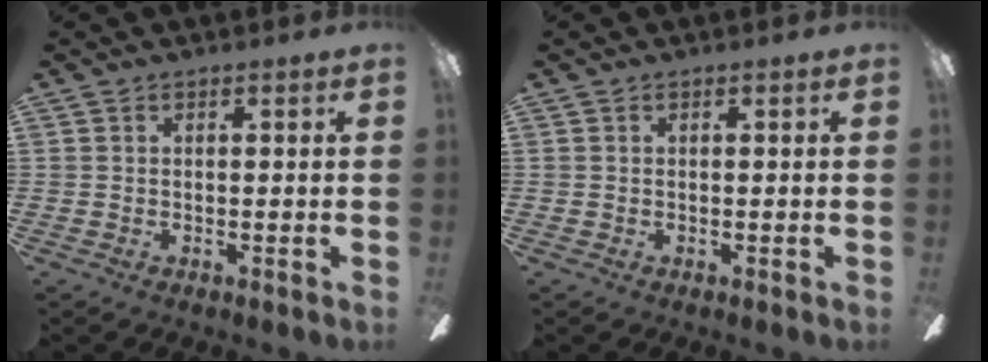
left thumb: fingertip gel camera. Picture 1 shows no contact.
{"total": 0.0}